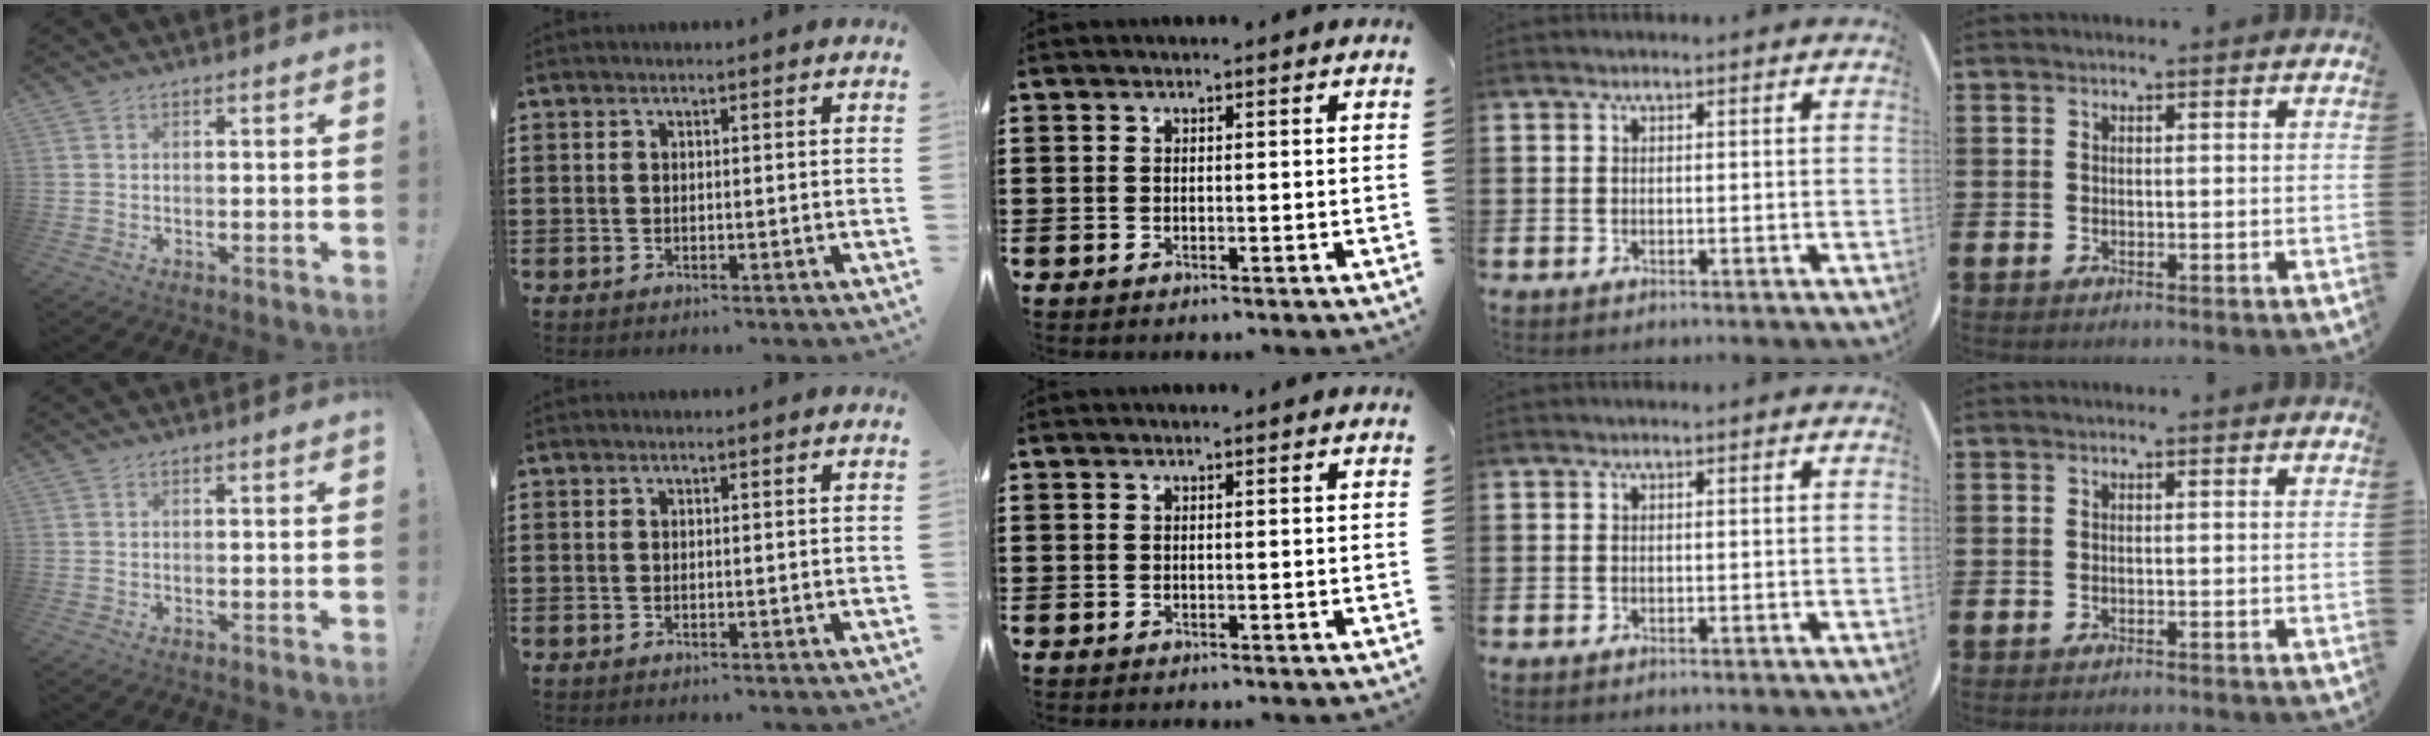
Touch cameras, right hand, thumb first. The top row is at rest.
{}